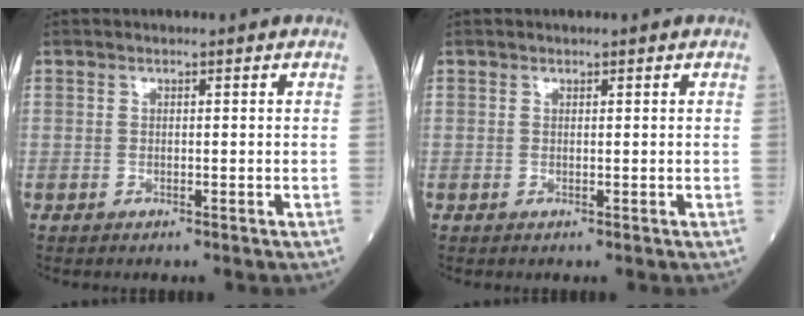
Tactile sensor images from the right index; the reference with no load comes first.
{"total": 0.0}